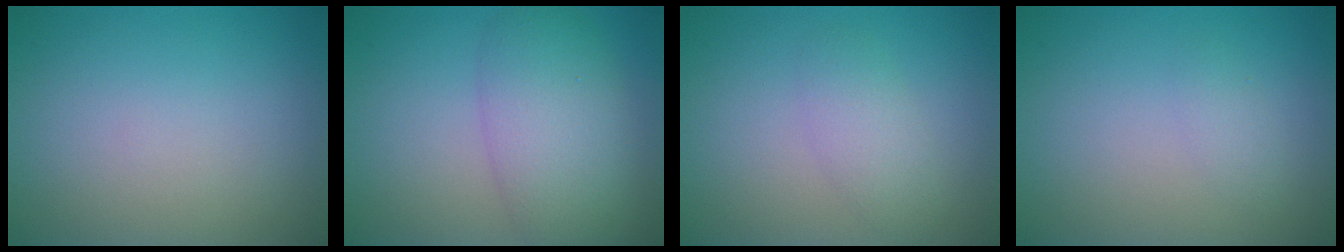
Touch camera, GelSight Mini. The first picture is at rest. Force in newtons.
{"total": 6.3, "press": 6.3, "slide": 0.2}
{"total": 2.2, "press": 2.2, "slide": 0.1}
{"total": 1.0, "press": 1.0, "slide": 0.1}